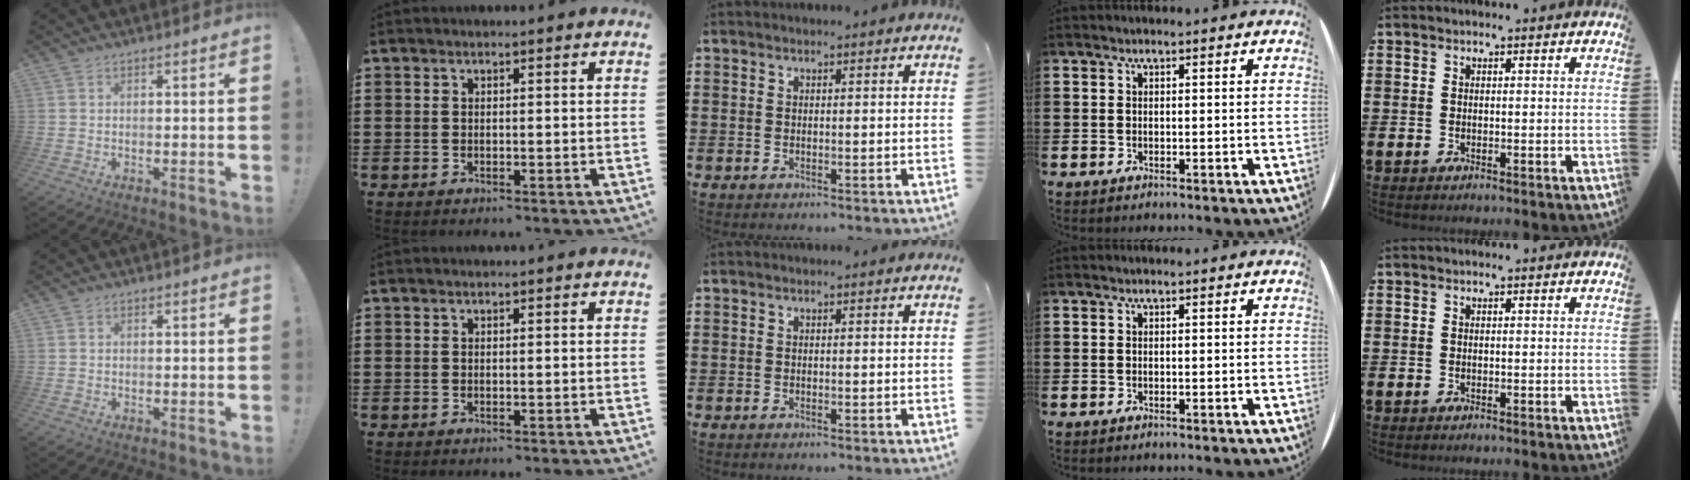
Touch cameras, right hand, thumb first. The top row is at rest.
{"thumb": {"total": 0.7, "force": [-0.2, 0.6, 0.2], "torque": [-0.003, 0.003, -0.004]}}